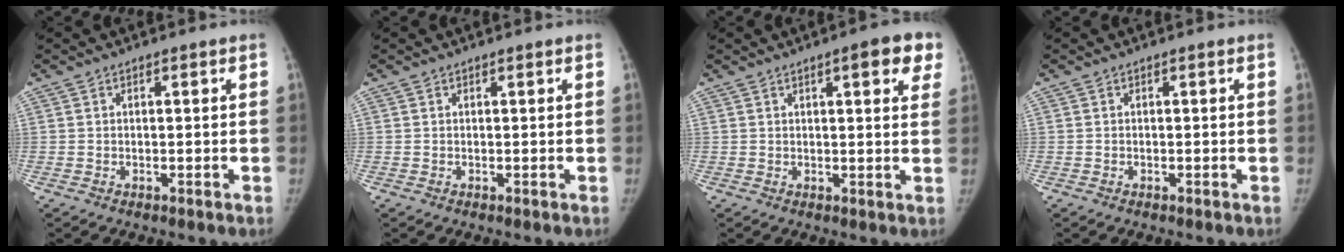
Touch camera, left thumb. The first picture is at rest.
{"total": 0.0}
{"total": 7.7, "force": [3.9, 2.1, 6.2], "torque": [-0.049, -0.010, 0.042]}
{"total": 0.0}